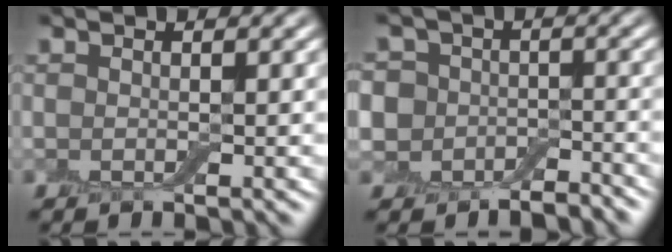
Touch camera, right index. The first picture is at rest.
{"total": 6.2, "force": [-2.5, 5.3, 2.0], "torque": [-0.034, 0.011, -0.077]}